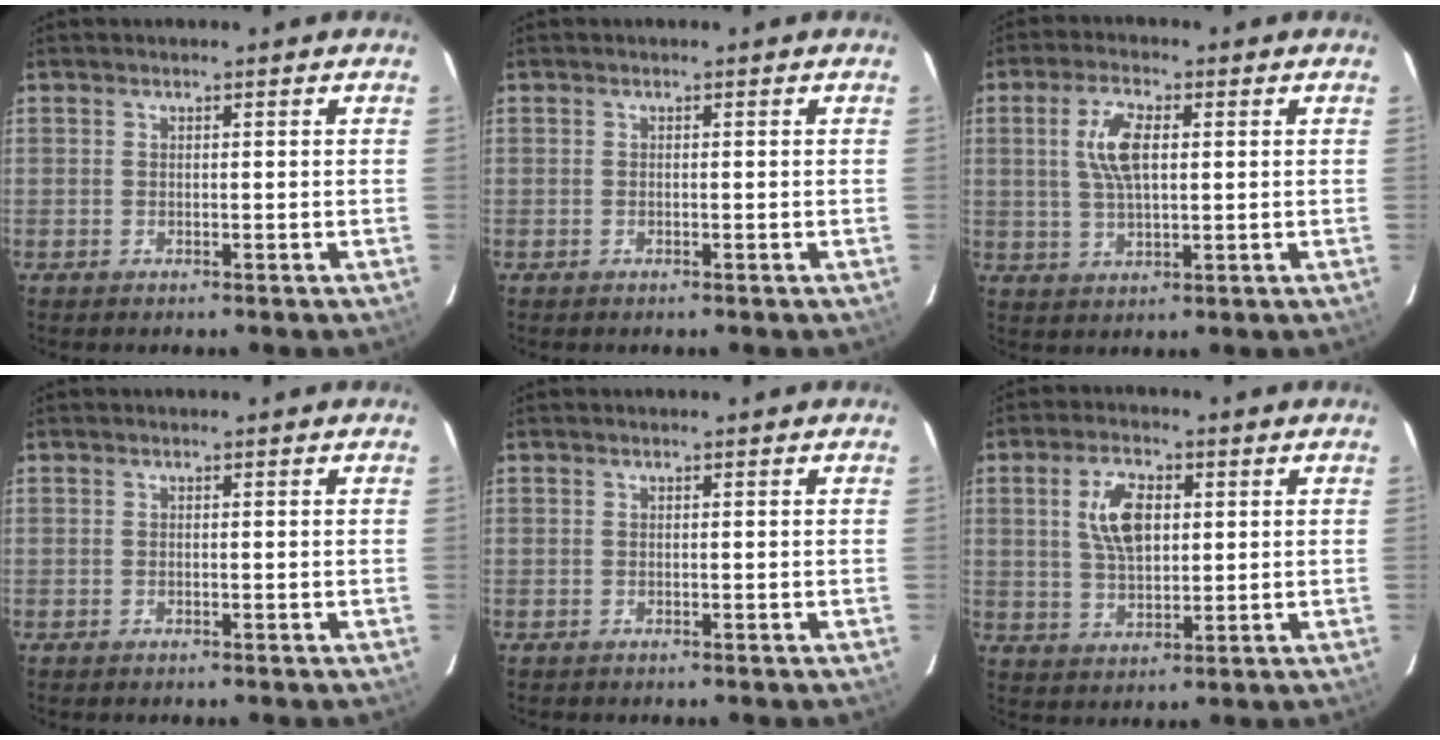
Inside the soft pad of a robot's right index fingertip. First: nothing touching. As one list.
[{"total": 0.0}, {"total": 7.4, "force": [1.6, 3.1, 6.5], "torque": [-0.127, 0.008, 0.033]}, {"total": 0.0}, {"total": 0.0}, {"total": 8.5, "force": [2.1, 4.4, 6.9], "torque": [-0.132, 0.011, 0.043]}]